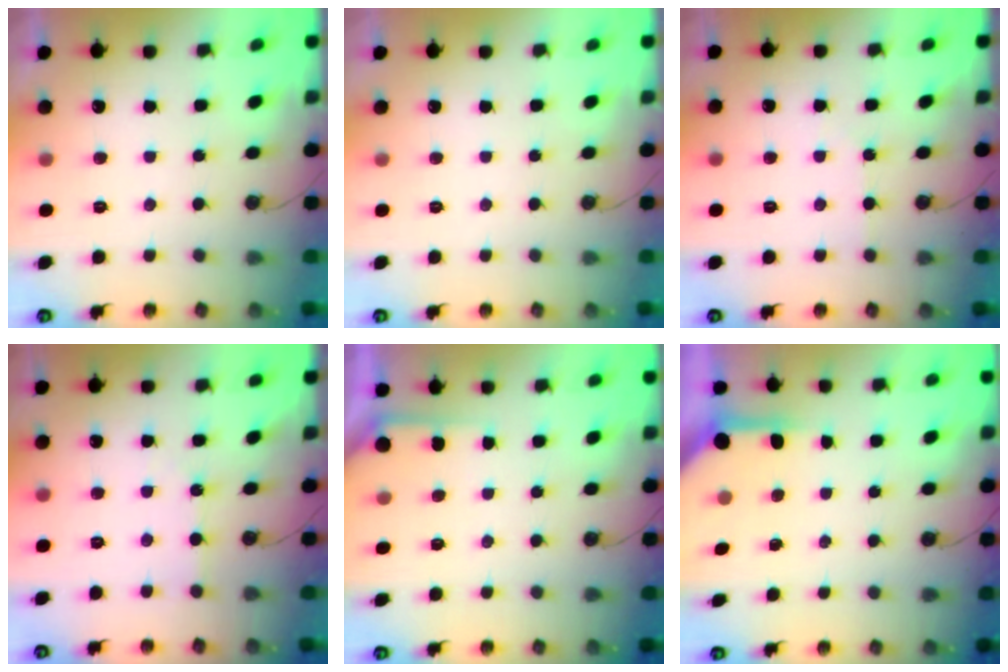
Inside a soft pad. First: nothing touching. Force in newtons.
{"total": 0.0}
{"total": 3.7, "press": 3.7, "slide": 0.5}
{"total": 2.2, "press": 2.2, "slide": 0.3}
{"total": 3.2, "press": 3.2, "slide": 0.2}
{"total": 3.9, "press": 3.8, "slide": 0.3}